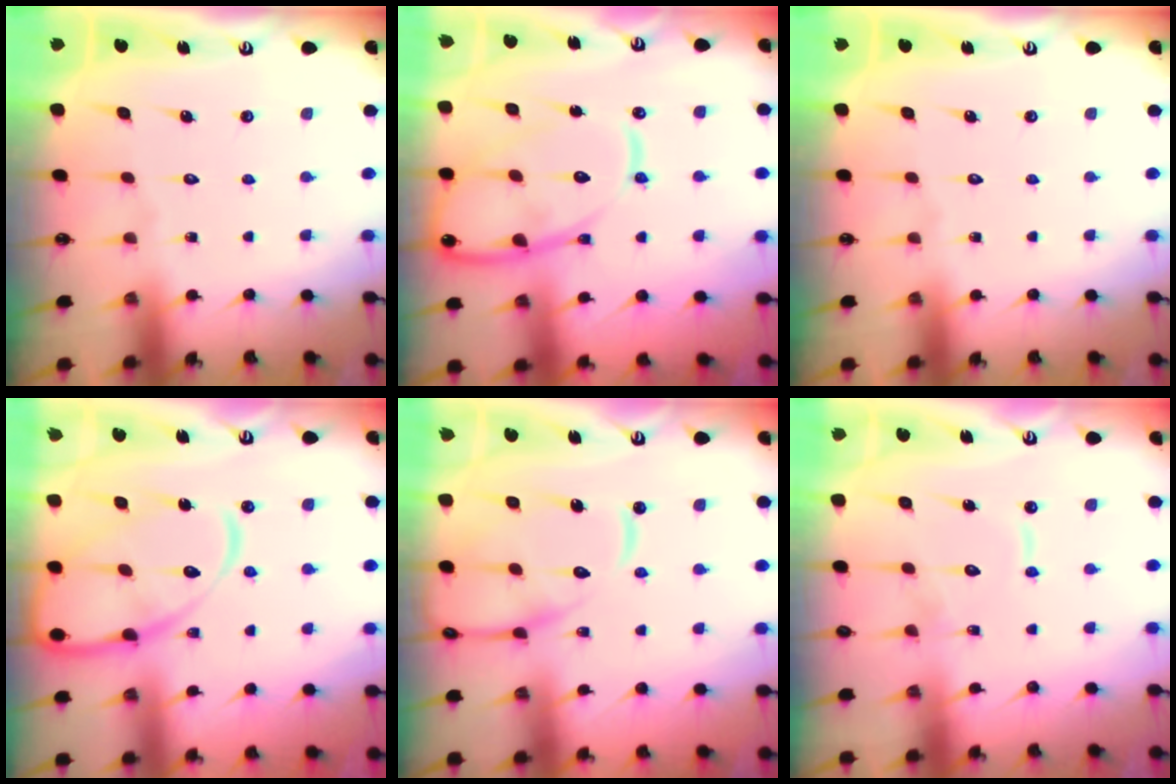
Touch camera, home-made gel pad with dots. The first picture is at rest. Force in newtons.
{"total": 16.8, "press": 16.7, "slide": 1.6}
{"total": 0.0}
{"total": 15.9, "press": 15.9, "slide": 1.5}
{"total": 13.1, "press": 13.0, "slide": 1.3}
{"total": 7.6, "press": 7.6, "slide": 0.7}